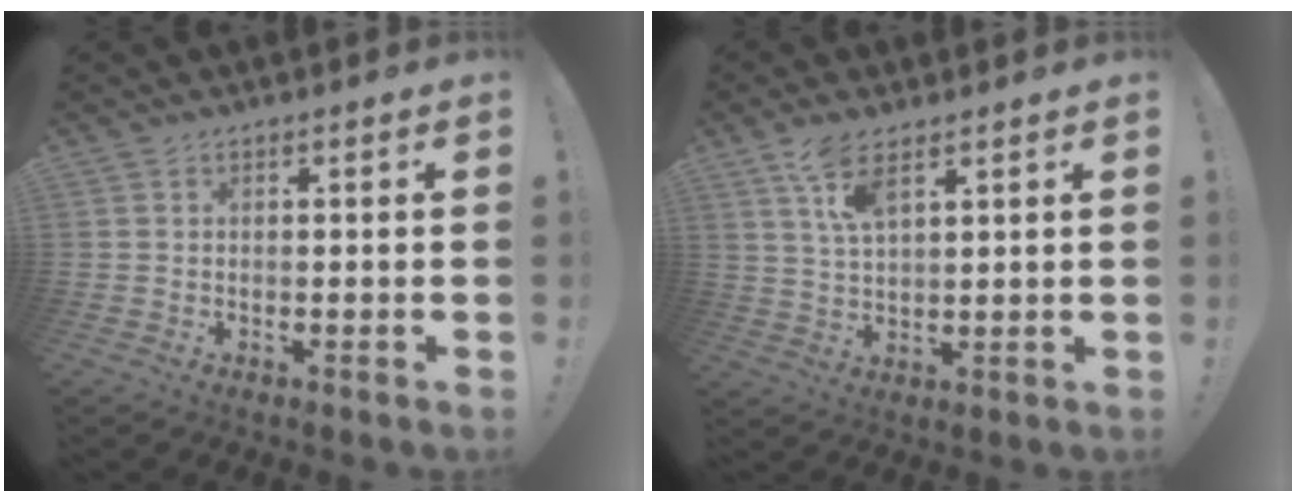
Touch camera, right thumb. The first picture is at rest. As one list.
[{"total": 7.2, "force": [4.5, 2.4, 5.1], "torque": [-0.101, -0.014, 0.082]}]